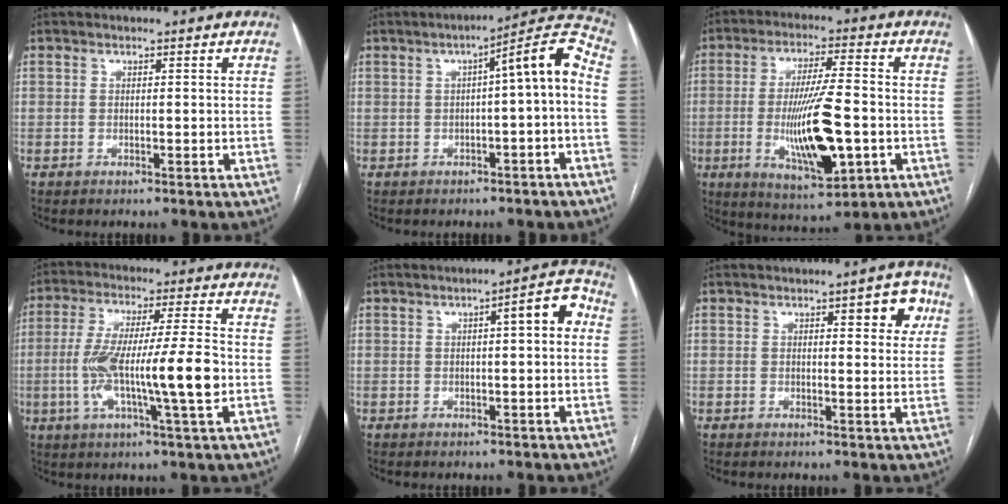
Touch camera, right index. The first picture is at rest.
{"total": 8.6, "force": [-0.8, 0.7, 8.6], "torque": [-0.111, 0.032, -0.015]}
{"total": 14.0, "force": [-2.9, 2.7, 13.5], "torque": [-0.249, -0.011, -0.041]}
{"total": 14.6, "force": [-2.0, 0.9, 14.5], "torque": [-0.267, 0.005, -0.037]}
{"total": 5.5, "force": [1.0, 1.0, 5.3], "torque": [-0.068, 0.022, 0.008]}
{"total": 5.3, "force": [2.4, 1.6, 4.5], "torque": [-0.049, 0.005, 0.025]}